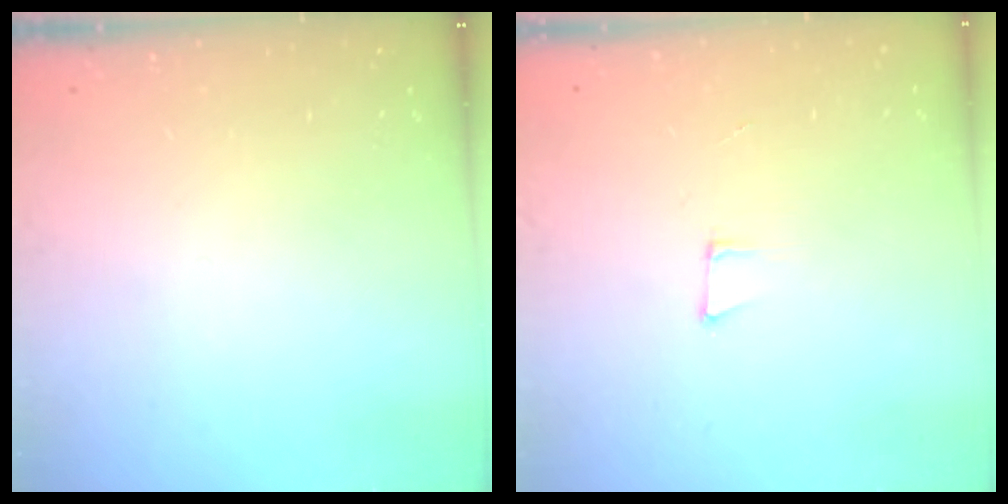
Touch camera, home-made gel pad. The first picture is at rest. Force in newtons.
{"total": 5.0, "press": 4.1, "slide": 2.9}